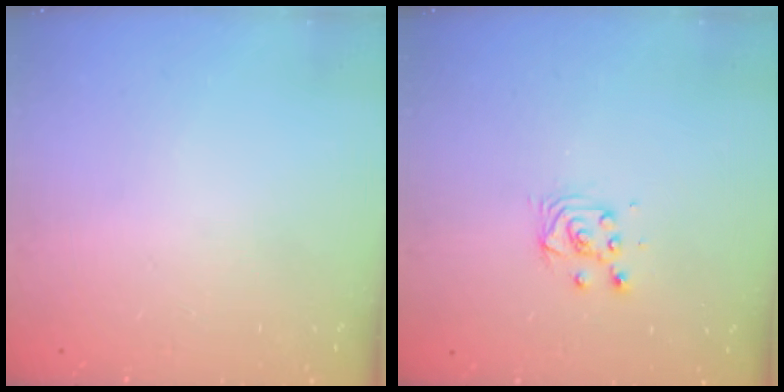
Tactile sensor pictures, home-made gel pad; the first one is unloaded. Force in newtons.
{"total": 4.2, "press": 4.2, "slide": 0.5}